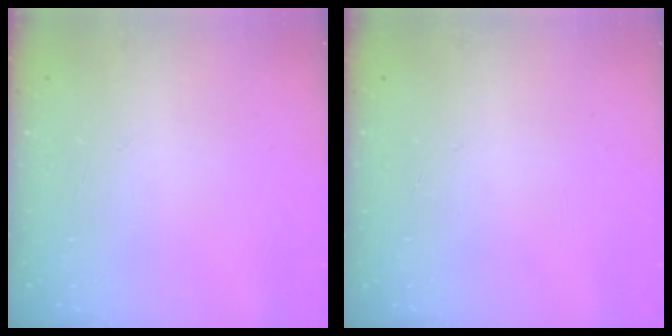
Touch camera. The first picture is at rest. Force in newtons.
{"total": 0.0}